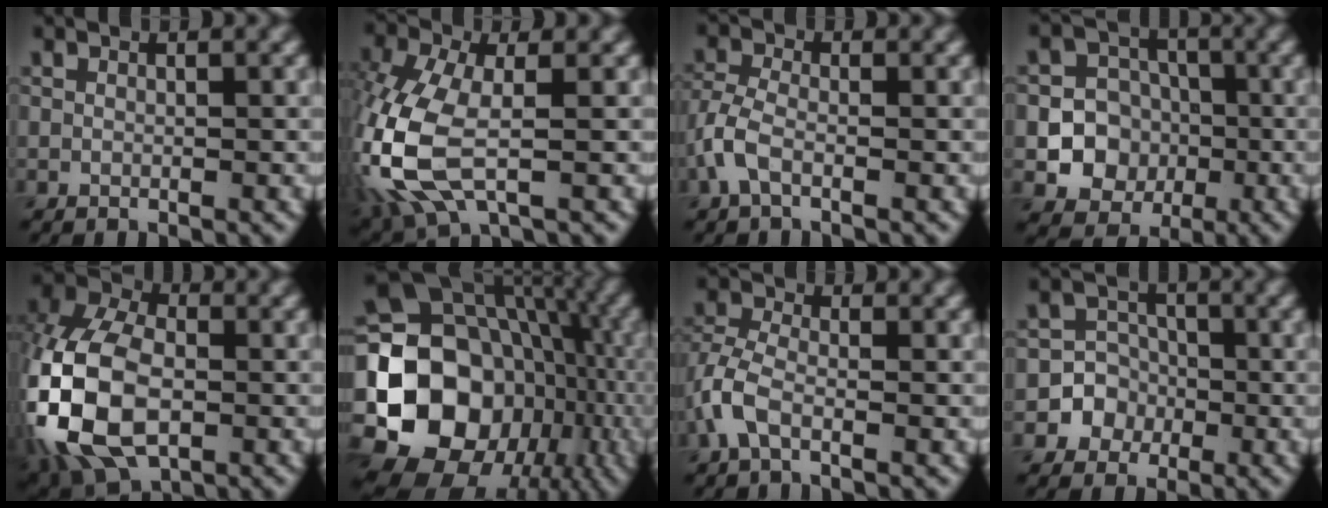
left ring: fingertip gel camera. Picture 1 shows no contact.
{"total": 8.7, "force": [-1.8, 4.5, 7.3], "torque": [-0.191, -0.009, -0.046]}
{"total": 3.0, "force": [-1.4, 1.4, 2.2], "torque": [-0.057, 0.004, -0.041]}
{"total": 8.0, "force": [-1.7, 7.5, 2.3], "torque": [-0.023, 0.002, -0.052]}
{"total": 13.9, "force": [-3.5, 8.8, 10.2], "torque": [-0.229, -0.021, -0.070]}
{"total": 17.0, "force": [-3.4, 14.1, 8.9], "torque": [-0.166, -0.011, -0.065]}
{"total": 3.5, "force": [-1.5, 1.7, 2.6], "torque": [-0.069, 0.005, -0.045]}
{"total": 4.5, "force": [-1.5, 4.2, 0.3], "torque": [0.026, 0.011, -0.043]}